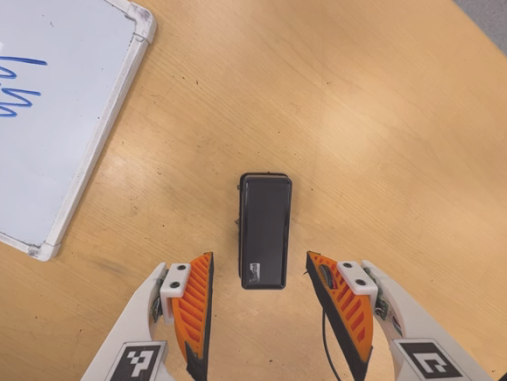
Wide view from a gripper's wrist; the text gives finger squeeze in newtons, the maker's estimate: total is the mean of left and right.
{"total": 0.0}